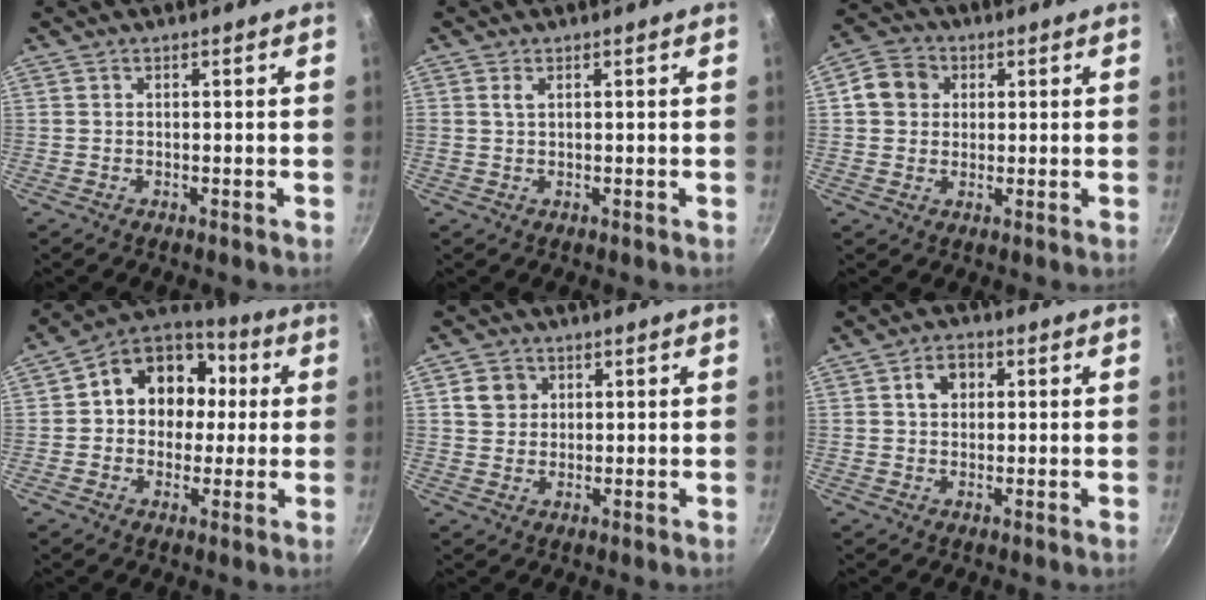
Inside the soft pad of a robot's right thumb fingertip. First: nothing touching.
{"total": 1.3, "force": [0.6, 0.7, 1.0], "torque": [-0.016, -0.002, 0.011]}
{"total": 6.9, "force": [1.6, 6.0, 2.9], "torque": [-0.023, 0.009, 0.016]}
{"total": 15.4, "force": [1.9, 12.7, 8.5], "torque": [-0.093, 0.032, 0.012]}
{"total": 4.7, "force": [1.5, 4.2, 1.5], "torque": [0.001, 0.003, 0.025]}
{"total": 4.5, "force": [1.2, 3.5, 2.7], "torque": [-0.022, 0.008, 0.015]}